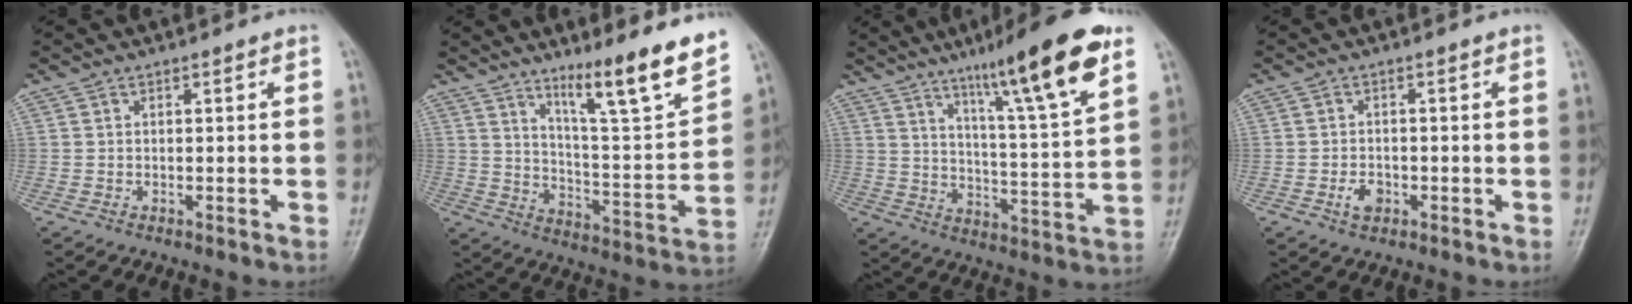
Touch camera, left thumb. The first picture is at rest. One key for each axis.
{"total": 15.0, "fx": 10.7, "fy": 1.2, "fz": 10.5, "tx": -0.147, "ty": -0.076, "tz": 0.176}
{"total": 17.8, "fx": 10.8, "fy": 1.6, "fz": 14.0, "tx": -0.205, "ty": -0.050, "tz": 0.168}
{"total": 2.2, "fx": -0.9, "fy": 1.6, "fz": 1.3, "tx": -0.018, "ty": 0.004, "tz": -0.015}